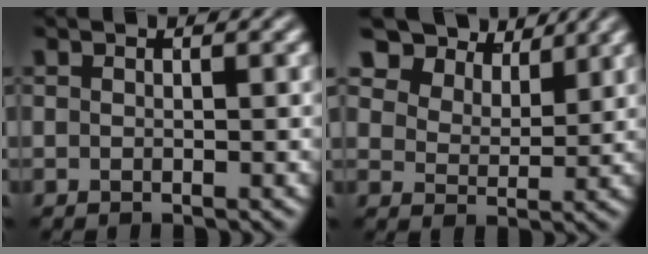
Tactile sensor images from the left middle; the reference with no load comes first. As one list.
[{"total": 8.1, "force": [6.5, 4.0, 2.9], "torque": [-0.073, -0.015, 0.124]}]